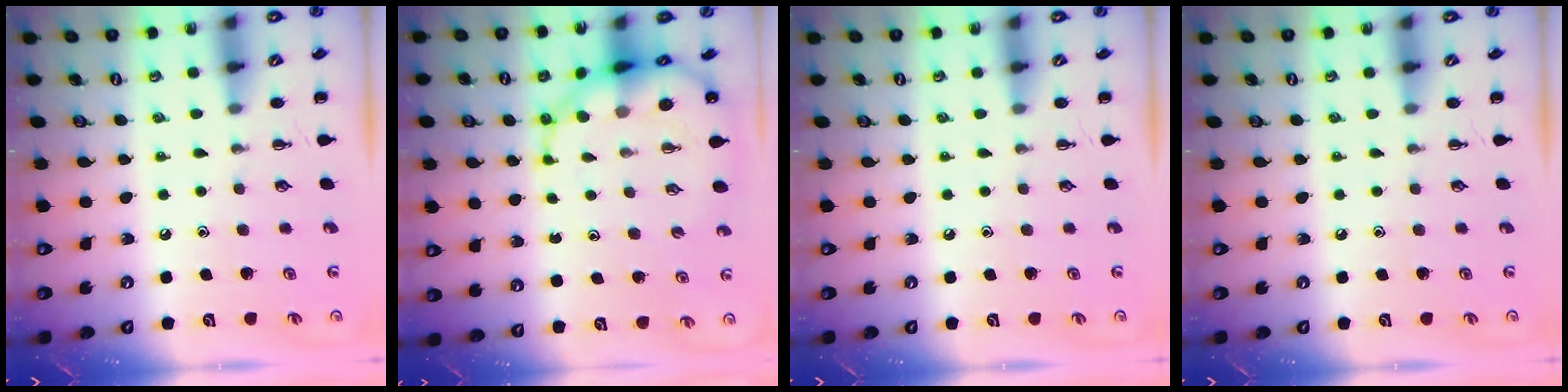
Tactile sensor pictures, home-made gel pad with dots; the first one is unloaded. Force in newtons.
{"total": 10.2, "press": 9.7, "slide": 3.1}
{"total": 0.0}
{"total": 0.0}